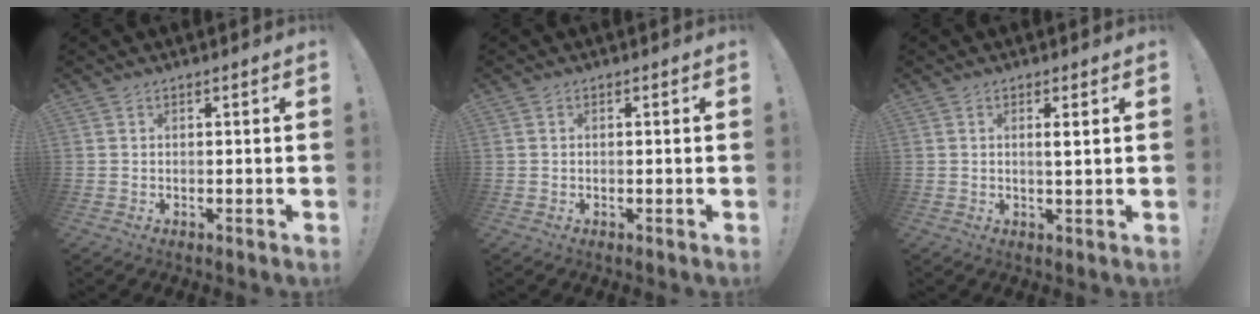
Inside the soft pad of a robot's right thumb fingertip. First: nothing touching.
{"total": 0.0}
{"total": 2.4, "force": [0.9, 0.0, 2.2], "torque": [-0.021, -0.012, 0.009]}